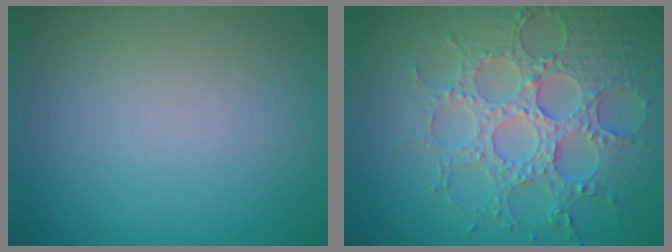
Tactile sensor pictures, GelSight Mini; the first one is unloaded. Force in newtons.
{"total": 6.9, "press": 5.8, "slide": 3.7}